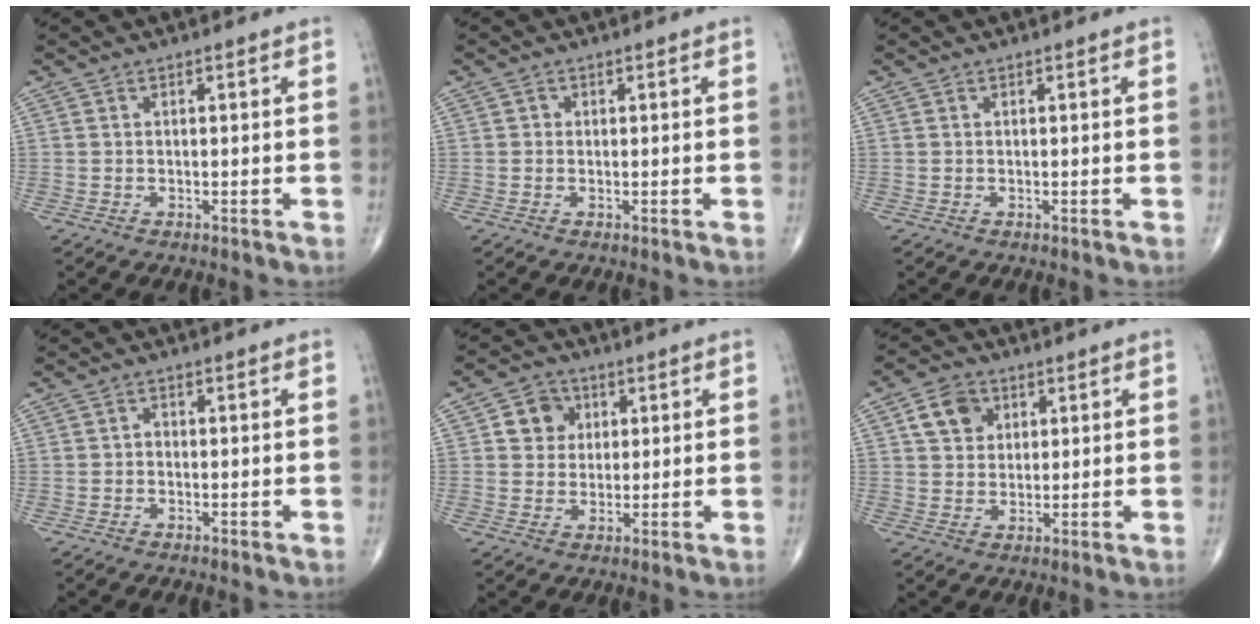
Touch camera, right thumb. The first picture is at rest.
{"total": 0.8, "force": [0.0, 0.7, 0.2], "torque": [0.002, 0.002, 0.000]}
{"total": 0.0}
{"total": 0.9, "force": [-0.3, 0.7, 0.5], "torque": [-0.002, 0.003, -0.009]}
{"total": 6.3, "force": [1.8, 5.5, 2.3], "torque": [-0.005, -0.001, 0.027]}
{"total": 6.8, "force": [2.6, 5.4, 3.2], "torque": [-0.030, -0.004, 0.043]}